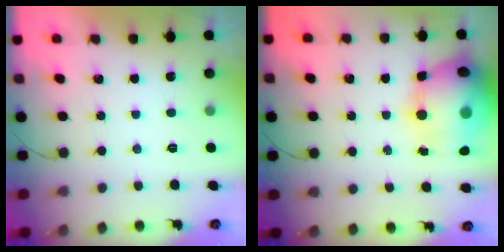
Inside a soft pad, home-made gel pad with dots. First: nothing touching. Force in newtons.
{"total": 22.4, "press": 22.0, "slide": 4.0}